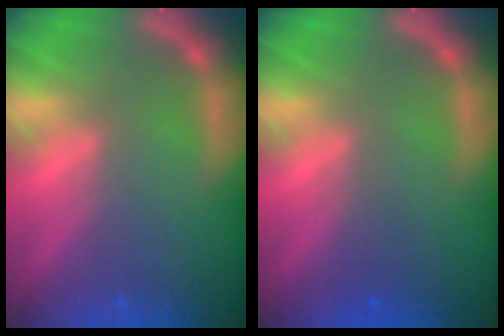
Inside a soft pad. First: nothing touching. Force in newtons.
{"total": 1.0}